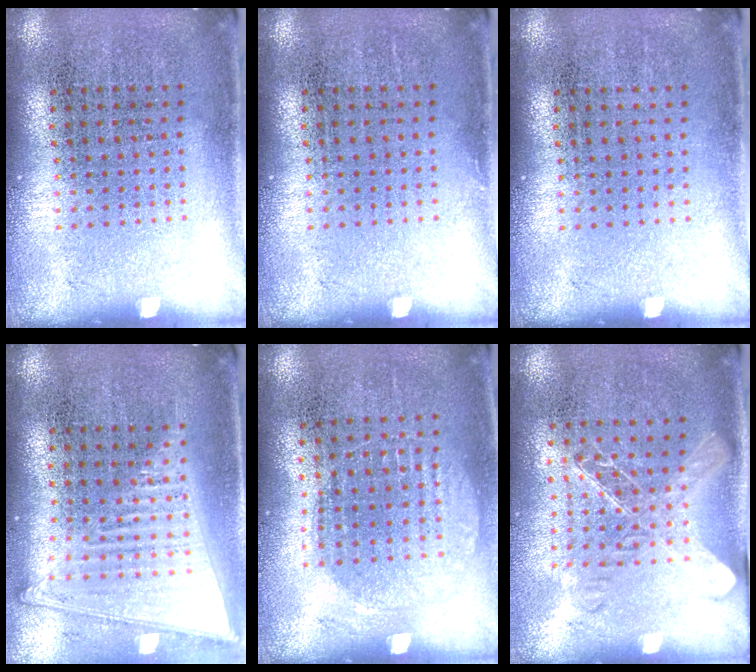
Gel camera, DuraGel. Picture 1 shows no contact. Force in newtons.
{"total": 0.0}
{"total": 0.0}
{"total": 1.8, "press": 1.6, "slide": 0.7}
{"total": 0.9, "press": 0.9, "slide": 0.2}
{"total": 1.4, "press": 1.2, "slide": 0.7}